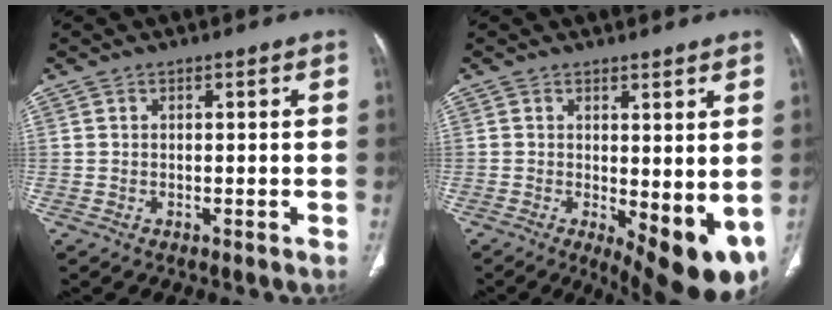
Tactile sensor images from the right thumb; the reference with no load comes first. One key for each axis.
{"total": 11.2, "fx": -1.3, "fy": 4.1, "fz": 10.3, "tx": -0.130, "ty": -0.025, "tz": -0.004}